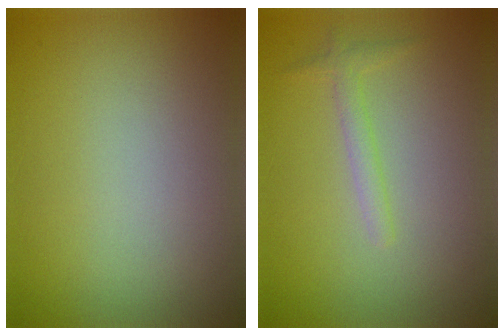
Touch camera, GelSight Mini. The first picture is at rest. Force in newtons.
{"total": 1.4, "press": 1.4, "slide": 0.0}